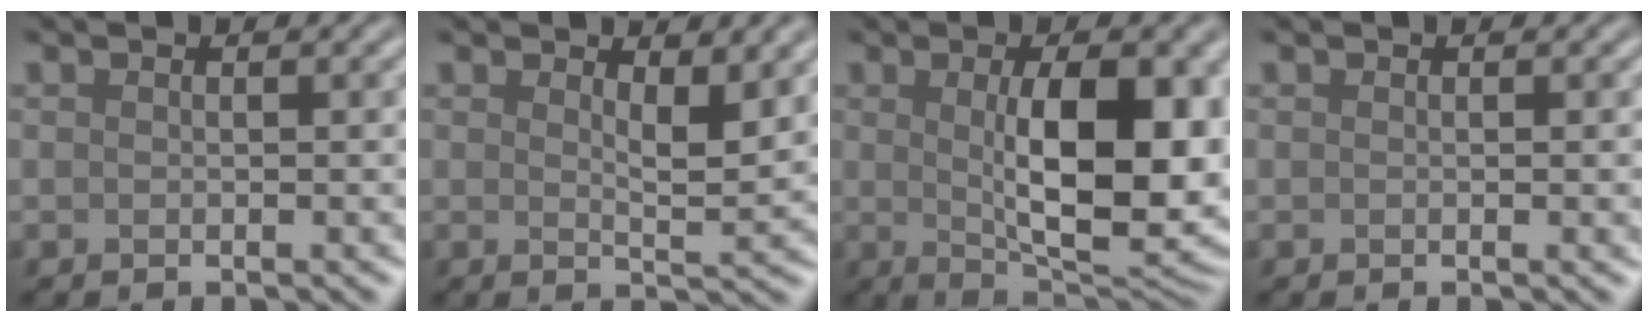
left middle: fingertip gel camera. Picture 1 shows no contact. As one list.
[{"total": 2.8, "force": [1.5, 0.7, 2.3], "torque": [-0.033, -0.008, 0.025]}, {"total": 11.4, "force": [0.7, 4.2, 10.6], "torque": [-0.147, -0.009, 0.020]}, {"total": 0.6, "force": [0.0, 0.1, 0.6], "torque": [-0.006, 0.000, 0.000]}]